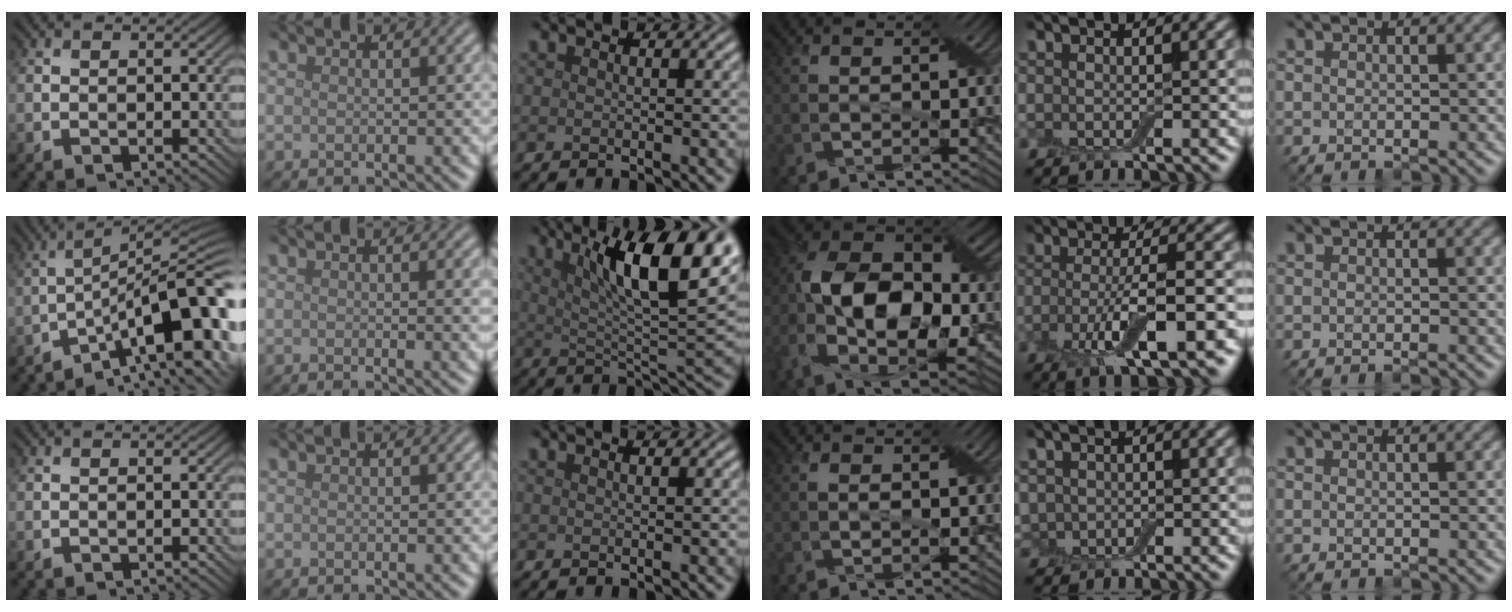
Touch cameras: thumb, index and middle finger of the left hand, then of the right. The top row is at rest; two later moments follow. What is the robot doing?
{"motion": "insert", "object": "backpack"}